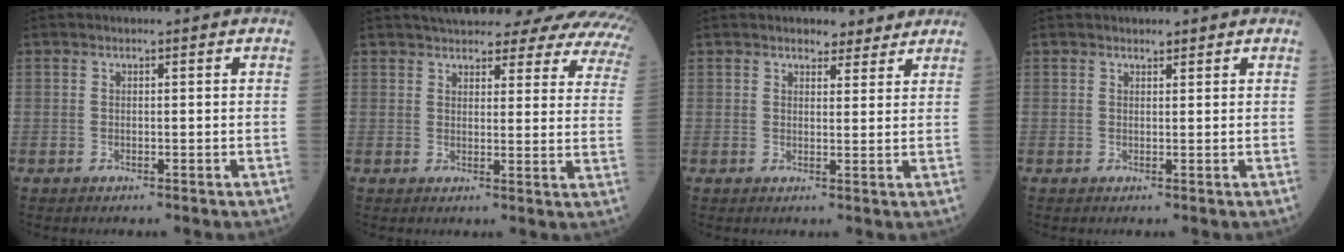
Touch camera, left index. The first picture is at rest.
{"total": 25.1, "force": [22.3, 5.6, 10.2], "torque": [-0.145, -0.036, 0.244]}
{"total": 2.9, "force": [2.5, 1.4, 0.6], "torque": [-0.008, 0.005, 0.033]}
{"total": 0.7, "force": [0.6, 0.3, 0.1], "torque": [-0.011, -0.004, 0.009]}